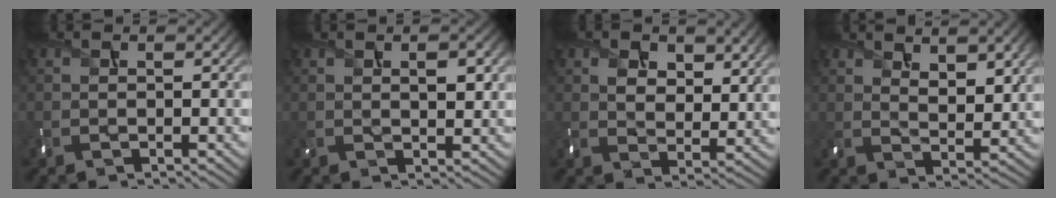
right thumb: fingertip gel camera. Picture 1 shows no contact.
{"total": 3.5, "force": [1.3, 1.6, 2.8], "torque": [-0.052, -0.003, 0.025]}
{"total": 6.1, "force": [3.2, 3.7, 3.7], "torque": [-0.078, -0.013, 0.057]}
{"total": 6.6, "force": [4.0, 3.0, 4.3], "torque": [-0.080, -0.011, 0.078]}